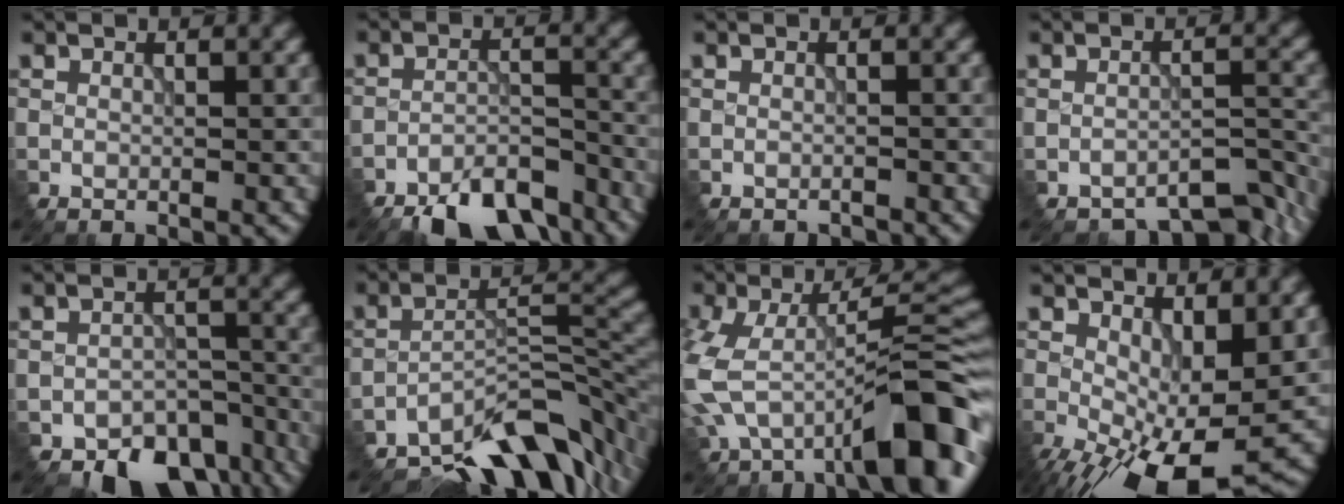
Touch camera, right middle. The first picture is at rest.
{"total": 8.8, "force": [-7.6, 2.5, 3.9], "torque": [-0.043, -0.006, -0.121]}
{"total": 1.2, "force": [-1.2, 0.0, -0.2], "torque": [0.004, -0.007, -0.019]}
{"total": 6.6, "force": [-5.7, 1.9, 2.7], "torque": [-0.022, -0.025, -0.070]}
{"total": 8.7, "force": [-6.7, 4.3, 3.4], "torque": [-0.039, -0.027, -0.088]}
{"total": 10.6, "force": [-8.3, 2.8, 6.0], "torque": [-0.079, 0.004, -0.147]}
{"total": 10.0, "force": [-4.2, 3.7, 8.3], "torque": [-0.122, 0.006, -0.074]}
{"total": 10.6, "force": [-3.5, 4.5, 8.9], "torque": [-0.155, -0.019, -0.055]}